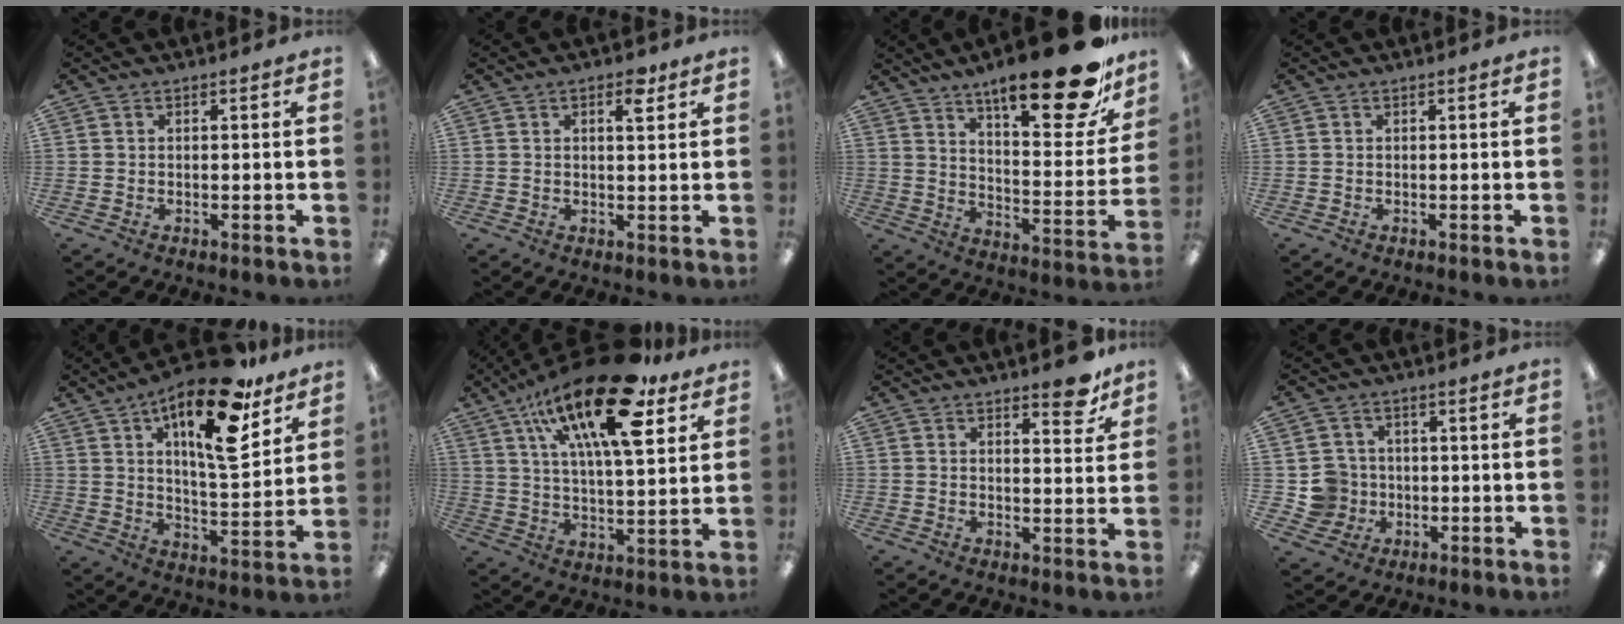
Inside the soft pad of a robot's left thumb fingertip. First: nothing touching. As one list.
[{"total": 4.1, "force": [2.4, 1.6, 2.9], "torque": [-0.031, -0.008, 0.034]}, {"total": 23.8, "force": [15.6, 7.5, 16.3], "torque": [-0.225, -0.107, 0.249]}, {"total": 0.0}, {"total": 20.6, "force": [11.8, 7.4, 15.2], "torque": [-0.227, -0.061, 0.186]}, {"total": 24.0, "force": [13.8, 8.4, 17.8], "torque": [-0.284, -0.066, 0.224]}, {"total": 6.3, "force": [5.0, 2.4, 3.1], "torque": [-0.017, -0.036, 0.079]}, {"total": 6.7, "force": [-0.3, 6.6, 0.6], "torque": [-0.027, 0.013, 0.003]}]